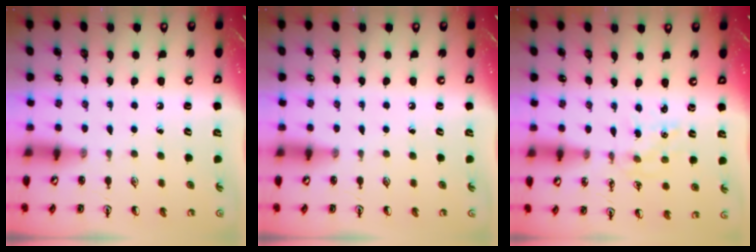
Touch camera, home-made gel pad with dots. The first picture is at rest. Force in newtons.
{"total": 0.0}
{"total": 1.5, "press": 1.5, "slide": 0.2}